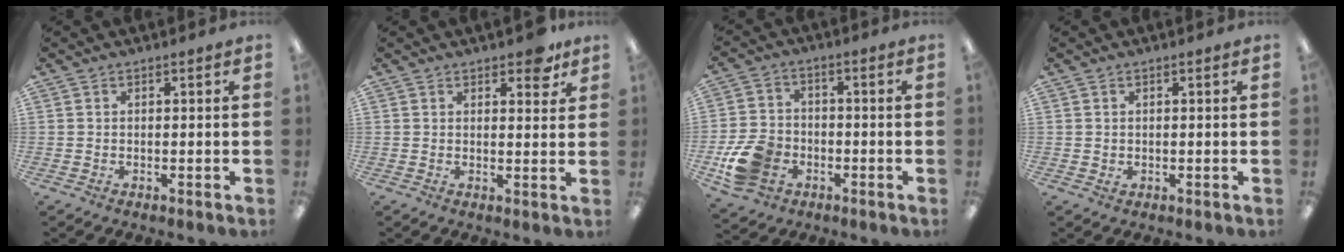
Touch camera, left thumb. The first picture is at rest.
{"total": 5.2, "force": [3.6, 2.3, 2.9], "torque": [-0.026, -0.017, 0.058]}
{"total": 10.8, "force": [-4.0, 8.1, 5.8], "torque": [-0.133, 0.024, -0.068]}
{"total": 1.0, "force": [0.5, 0.7, 0.4], "torque": [-0.009, 0.003, 0.008]}